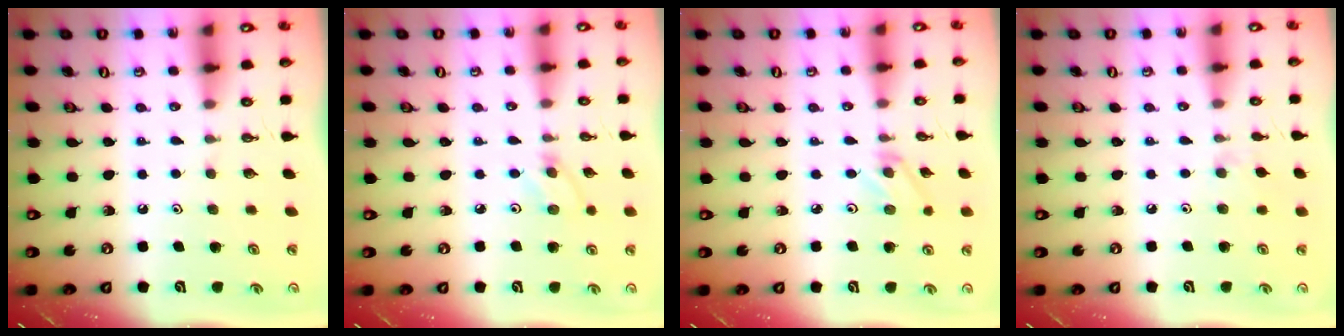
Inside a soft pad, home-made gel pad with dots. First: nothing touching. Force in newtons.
{"total": 3.8, "press": 3.8, "slide": 0.4}
{"total": 3.1, "press": 3.1, "slide": 0.4}
{"total": 6.3, "press": 6.2, "slide": 0.7}